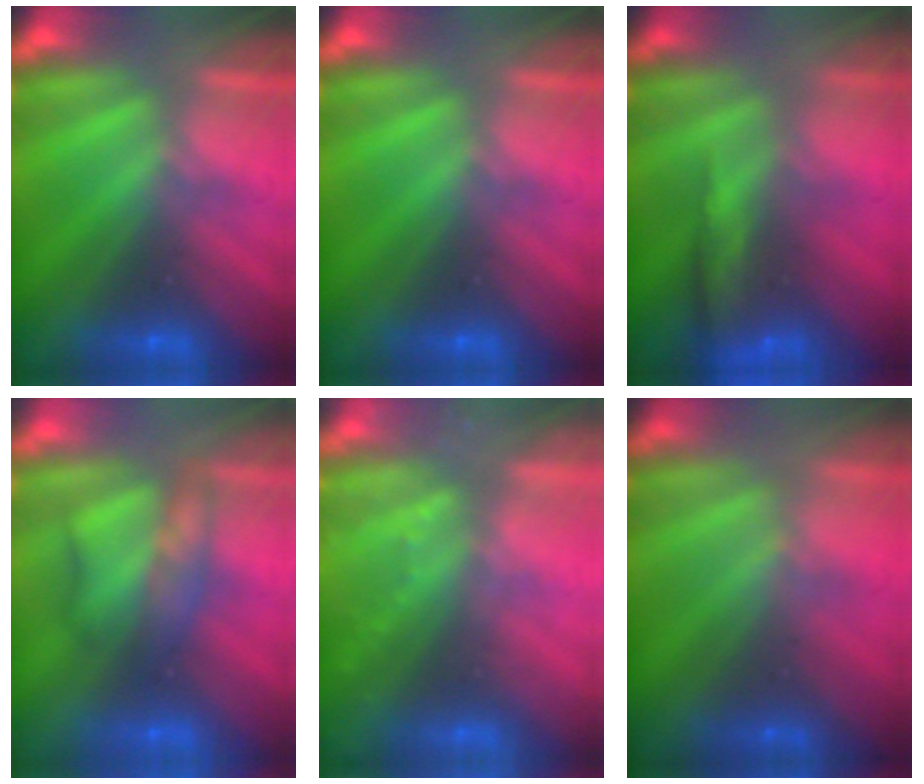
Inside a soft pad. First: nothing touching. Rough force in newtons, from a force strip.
{"total": 0.0}
{"total": 6.9}
{"total": 2.3}
{"total": 2.2}
{"total": 1.4}